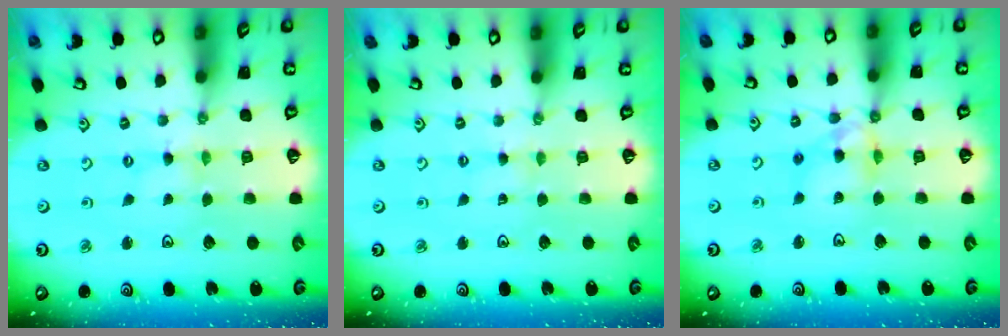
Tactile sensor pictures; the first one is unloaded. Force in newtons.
{"total": 1.7, "press": 1.6, "slide": 0.4}
{"total": 10.2, "press": 10.2, "slide": 1.2}